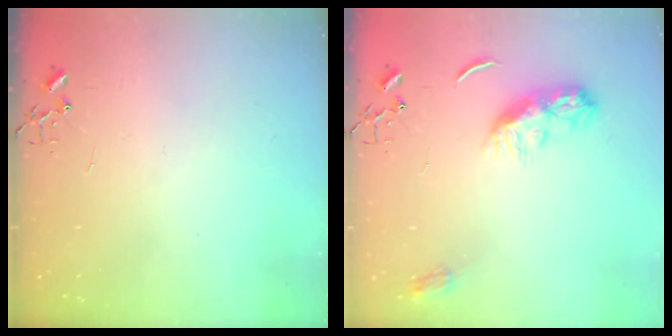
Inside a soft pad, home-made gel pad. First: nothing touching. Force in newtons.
{"total": 10.4, "press": 10.4, "slide": 0.2}